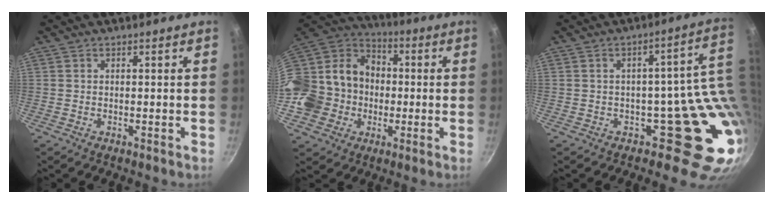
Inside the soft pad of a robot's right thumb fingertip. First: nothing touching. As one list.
[{"total": 24.0, "force": [-3.5, 21.0, 11.1], "torque": [-0.226, 0.059, -0.060]}, {"total": 10.5, "force": [1.1, 7.3, 7.4], "torque": [-0.016, 0.009, 0.024]}]